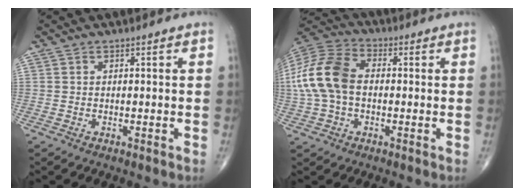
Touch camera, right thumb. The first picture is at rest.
{"total": 15.4, "force": [0.0, 10.3, 11.5], "torque": [-0.250, 0.033, -0.007]}